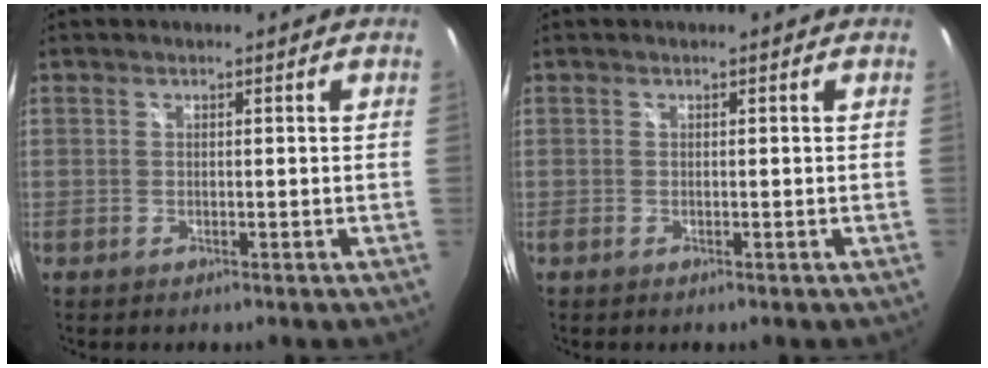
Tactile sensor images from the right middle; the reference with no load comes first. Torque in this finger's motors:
{"motor_torque": [0.24, -0.30, -0.03, 0.00]}